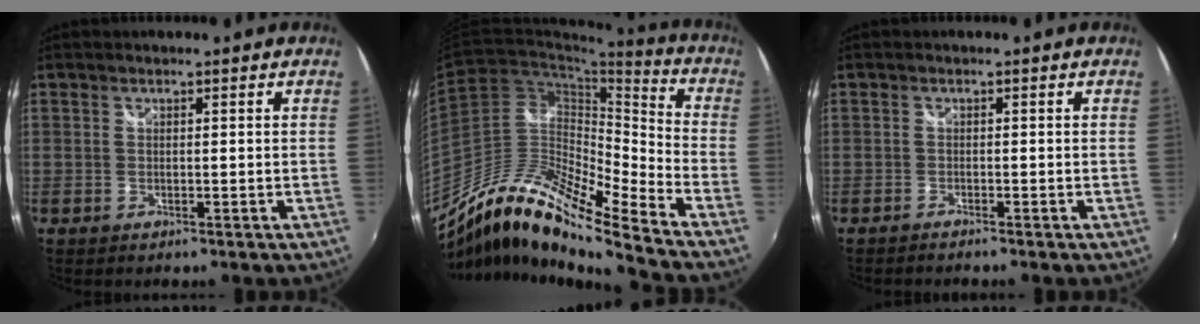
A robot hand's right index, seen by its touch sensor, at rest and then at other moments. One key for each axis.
{"total": 16.4, "fx": -13.7, "fy": 1.3, "fz": 8.9, "tx": -0.154, "ty": -0.004, "tz": -0.267}
{"total": 1.3, "fx": -1.2, "fy": 0.1, "fz": 0.2, "tx": -0.011, "ty": -0.008, "tz": -0.025}